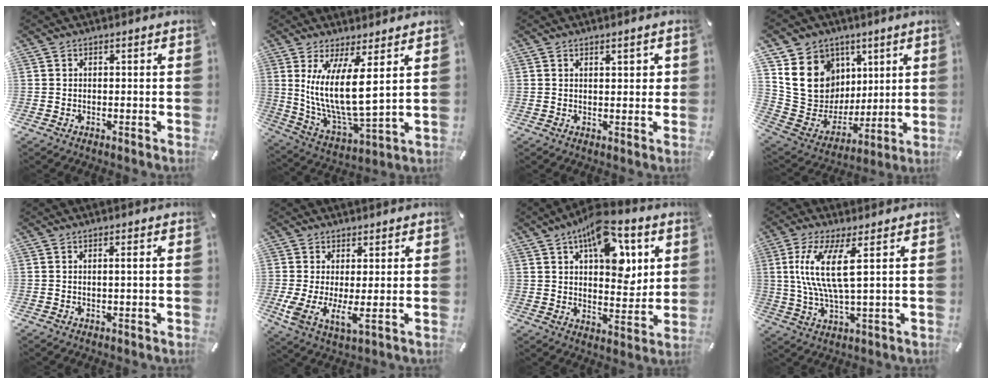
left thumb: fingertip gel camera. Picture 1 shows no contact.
{"total": 13.8, "force": [4.4, 4.1, 12.5], "torque": [-0.269, -0.030, 0.076]}
{"total": 1.7, "force": [0.9, 0.9, 1.2], "torque": [-0.025, 0.004, 0.015]}
{"total": 17.2, "force": [6.0, 14.9, 6.2], "torque": [-0.100, -0.035, 0.129]}
{"total": 1.2, "force": [0.3, 0.0, 1.1], "torque": [-0.022, 0.001, 0.003]}
{"total": 5.6, "force": [0.3, 1.8, 5.3], "torque": [-0.128, -0.036, 0.003]}
{"total": 15.2, "force": [7.1, 8.0, 10.8], "torque": [-0.144, -0.031, 0.121]}
{"total": 11.3, "force": [2.7, 2.4, 10.7], "torque": [-0.230, -0.008, 0.040]}